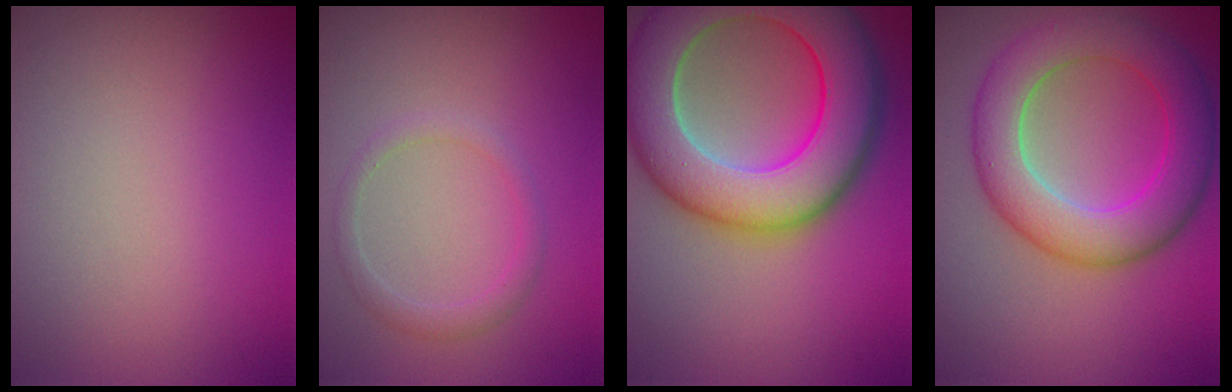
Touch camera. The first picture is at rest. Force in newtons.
{"total": 1.7, "press": 1.7, "slide": 0.1}
{"total": 12.4, "press": 12.4, "slide": 0.6}
{"total": 7.7, "press": 7.7, "slide": 0.0}